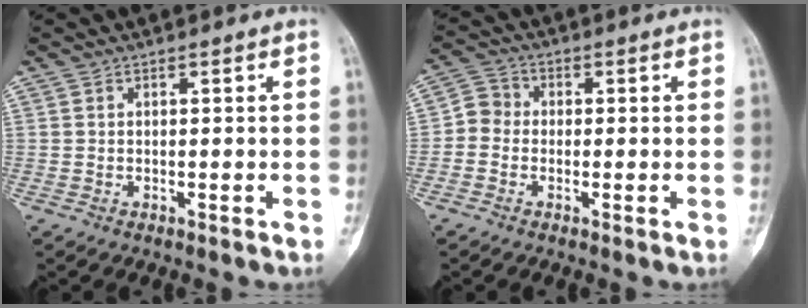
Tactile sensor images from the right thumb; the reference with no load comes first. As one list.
[{"total": 4.1, "force": [-1.0, 3.6, 1.7], "torque": [-0.017, 0.010, -0.036]}]